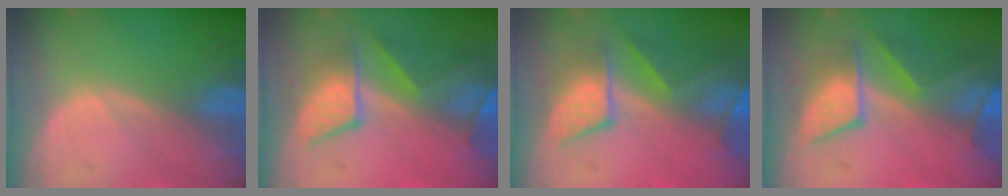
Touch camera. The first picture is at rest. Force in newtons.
{"total": 9.8, "press": 8.5, "slide": 4.8}
{"total": 9.8, "press": 8.5, "slide": 4.8}
{"total": 8.6, "press": 8.2, "slide": 2.6}